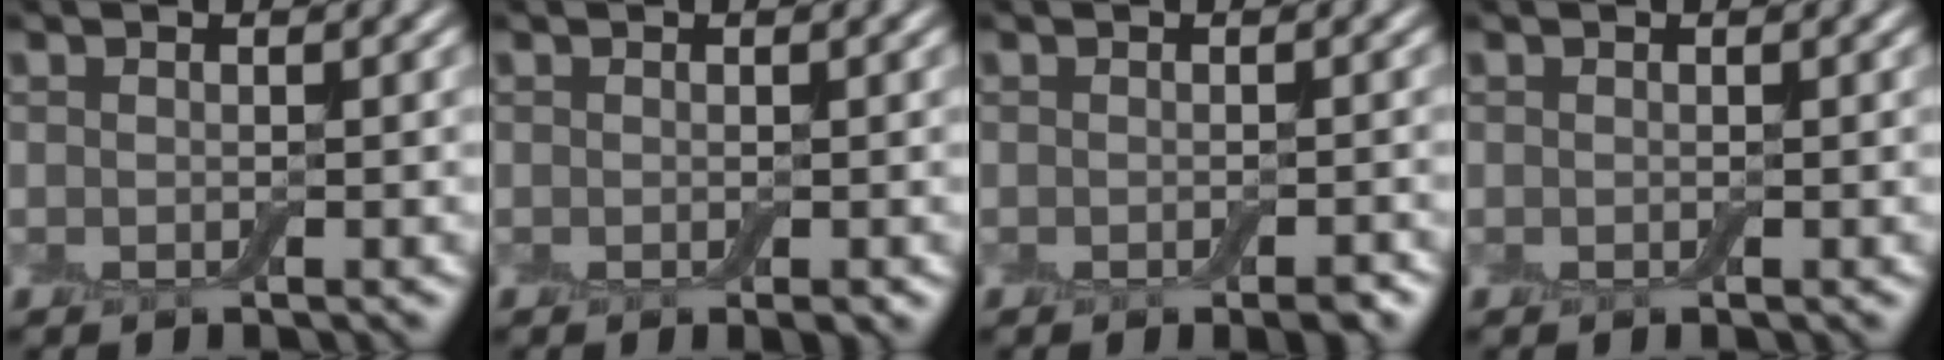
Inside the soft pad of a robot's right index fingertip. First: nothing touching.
{"total": 0.6, "force": [-0.2, 0.2, 0.6], "torque": [-0.009, -0.002, -0.003]}
{"total": 1.5, "force": [-0.9, 0.4, 1.2], "torque": [-0.015, -0.001, -0.010]}
{"total": 0.0}